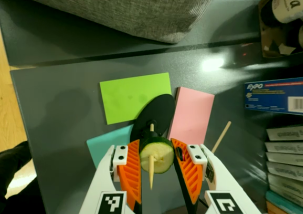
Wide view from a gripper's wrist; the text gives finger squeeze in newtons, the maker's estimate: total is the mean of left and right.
{"total": 10.5, "left": 10.8, "right": 10.3}